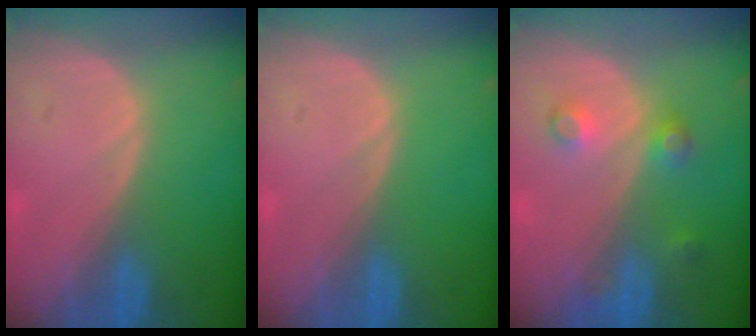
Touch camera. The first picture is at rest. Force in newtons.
{"total": 0.0}
{"total": 3.8, "press": 3.4, "slide": 1.7}